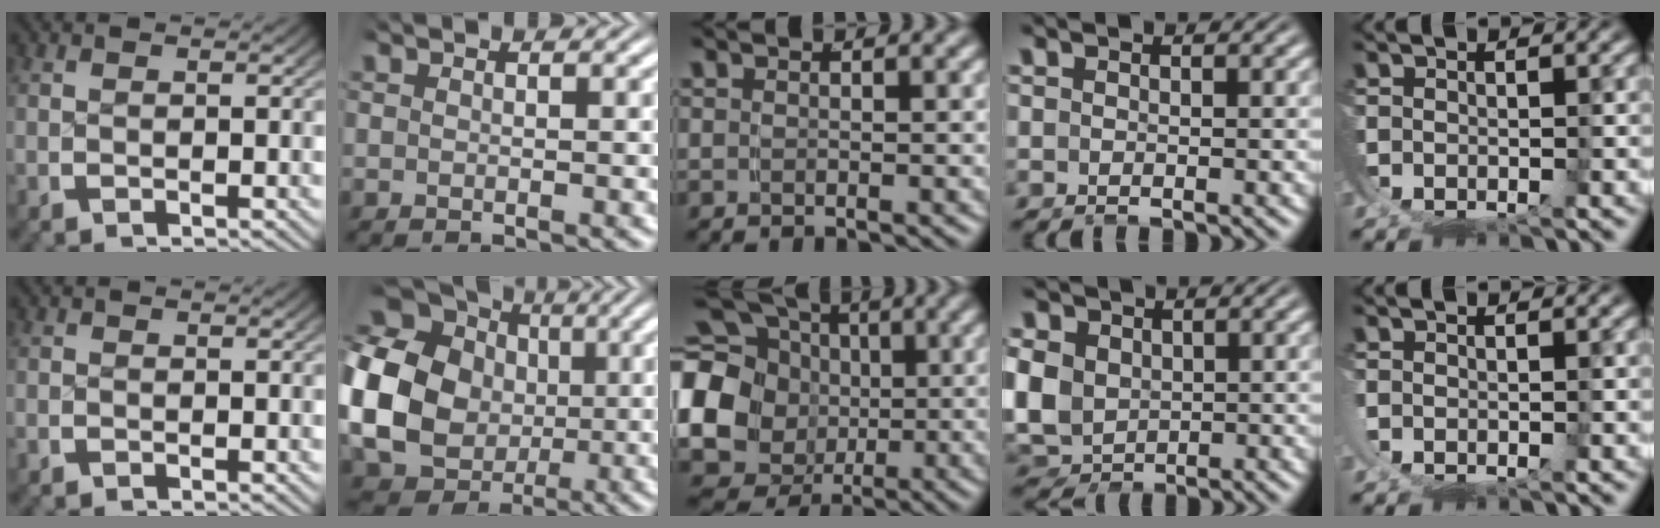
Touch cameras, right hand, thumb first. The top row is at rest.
{"thumb": {"total": 0.7, "force": [-0.5, 0.5, -0.1], "torque": [0.002, -0.005, -0.010]}, "index": {"total": 20.0, "force": [0.2, 17.6, 9.4], "torque": [-0.233, -0.051, 0.006]}, "middle": {"total": 17.5, "force": [0.0, 15.4, 8.3], "torque": [-0.172, -0.031, -0.015]}, "ring": {"total": 7.4, "force": [-1.0, 6.6, 3.1], "torque": [-0.104, -0.051, 0.006]}, "little": {"total": 0.5, "force": [0.1, 0.3, 0.4], "torque": [-0.014, -0.003, 0.005]}}